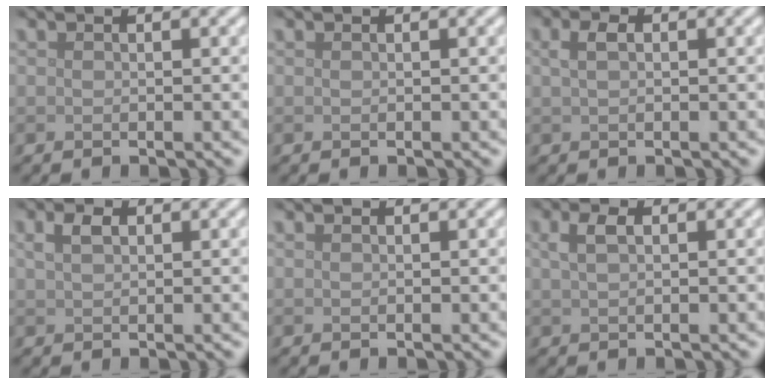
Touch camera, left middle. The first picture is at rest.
{"total": 0.0}
{"total": 1.5, "force": [0.5, 0.9, 1.2], "torque": [-0.027, 0.004, 0.006]}
{"total": 1.8, "force": [0.8, 1.0, 1.2], "torque": [-0.027, 0.006, 0.016]}
{"total": 0.0}
{"total": 1.9, "force": [0.7, 0.9, 1.5], "torque": [-0.034, 0.005, 0.013]}